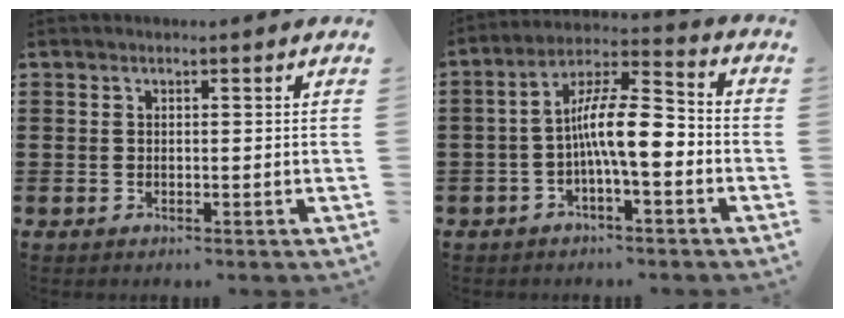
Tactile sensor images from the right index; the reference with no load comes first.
{"total": 10.4, "force": [-2.2, 2.8, 9.8], "torque": [-0.188, 0.002, -0.040]}